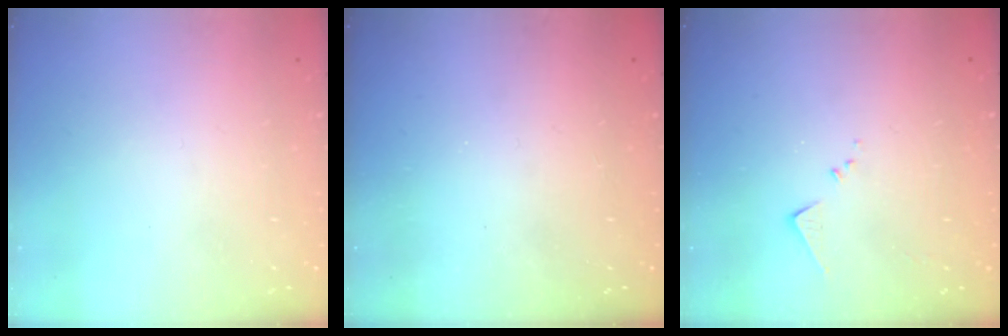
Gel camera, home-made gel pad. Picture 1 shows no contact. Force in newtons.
{"total": 1.2, "press": 1.2, "slide": 0.3}
{"total": 6.4, "press": 6.4, "slide": 0.4}